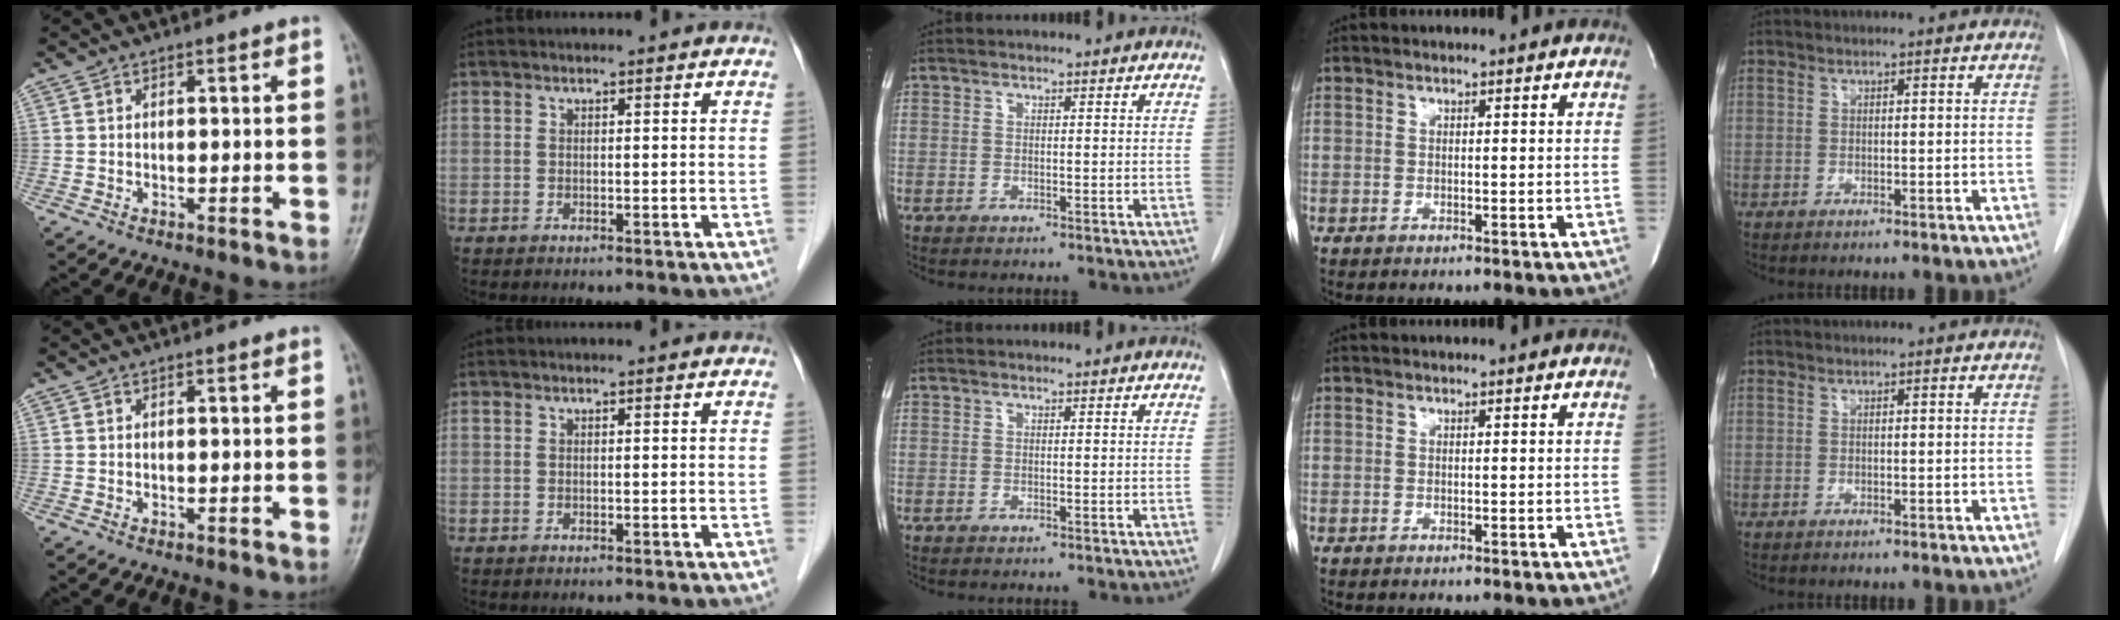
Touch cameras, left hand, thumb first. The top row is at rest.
{}